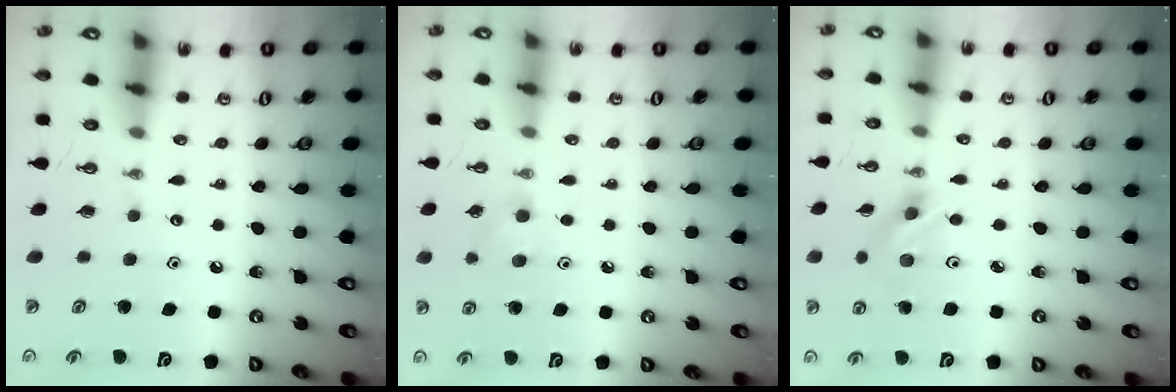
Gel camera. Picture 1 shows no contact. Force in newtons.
{"total": 6.4, "press": 6.2, "slide": 1.7}
{"total": 3.0, "press": 3.0, "slide": 0.4}